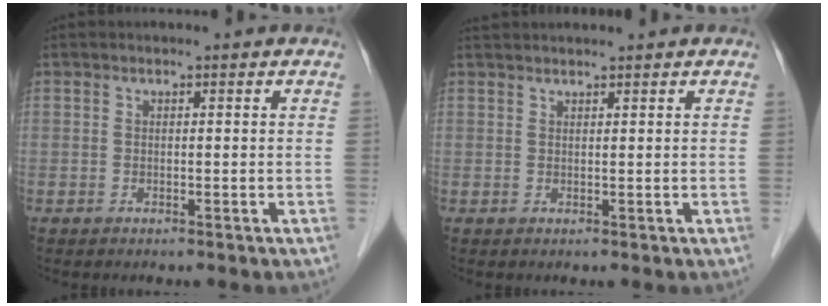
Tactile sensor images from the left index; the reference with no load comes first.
{"total": 4.2, "force": [3.9, -0.1, 1.7], "torque": [-0.018, 0.036, 0.062]}